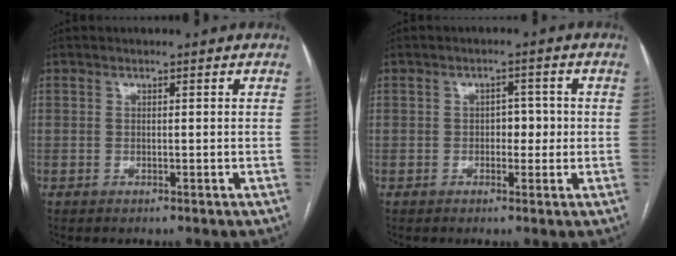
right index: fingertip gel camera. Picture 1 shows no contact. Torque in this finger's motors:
{"motor_torque": [0.26, 0.16, 0.13, 0.02]}